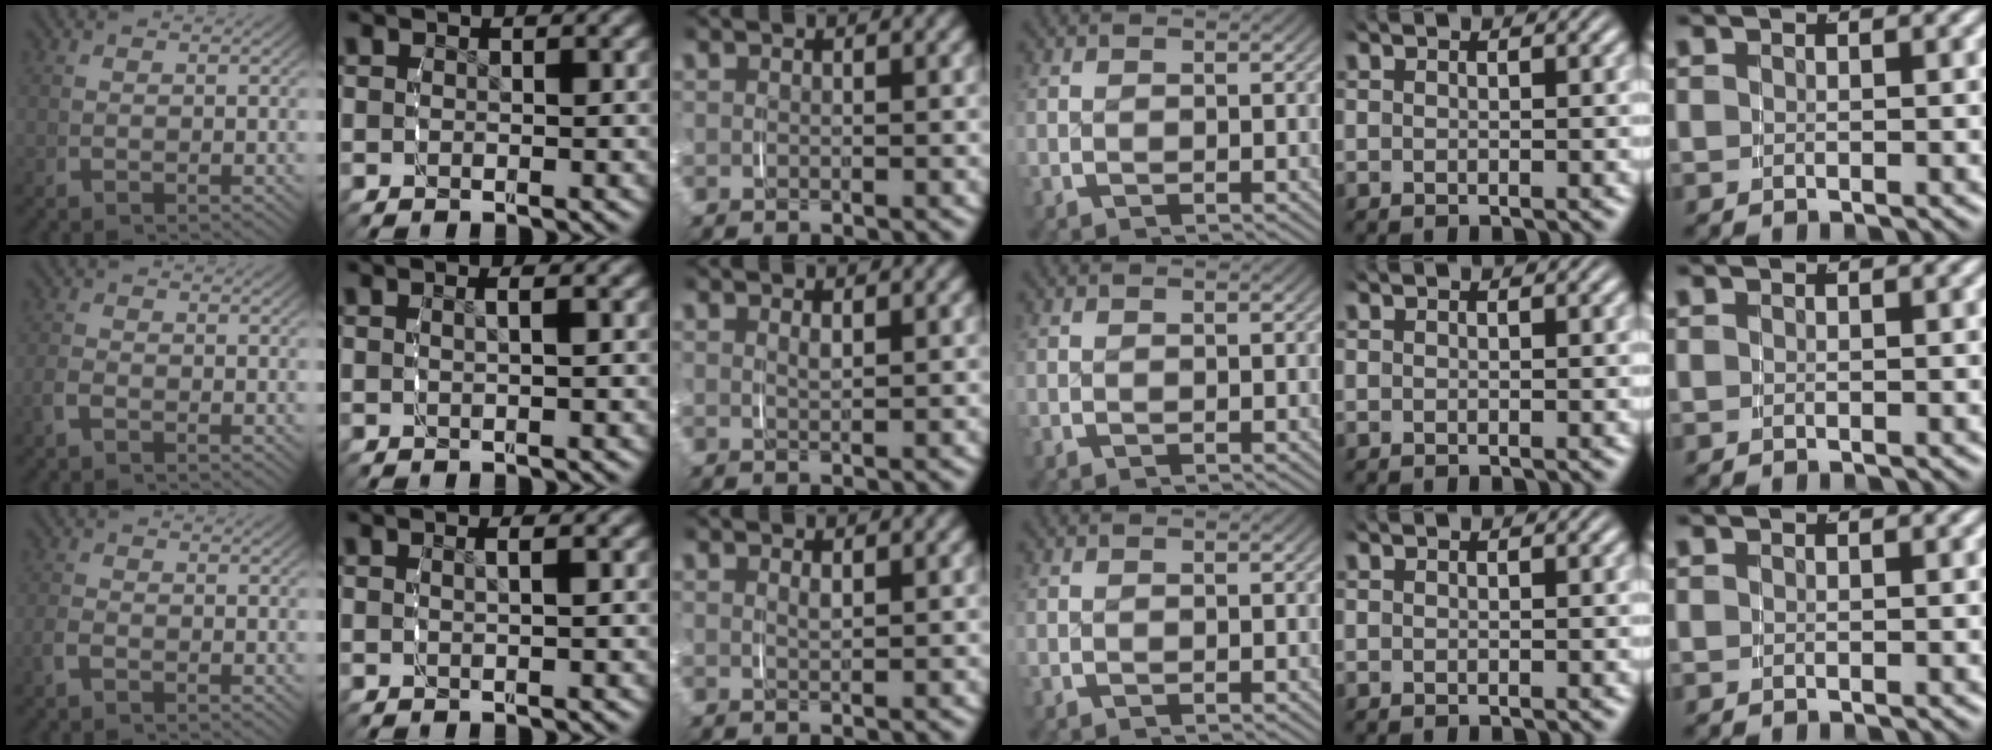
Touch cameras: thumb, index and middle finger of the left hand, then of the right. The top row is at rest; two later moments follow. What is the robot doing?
{"motion": "grasp_and_lifting", "object": "toothpaste"}